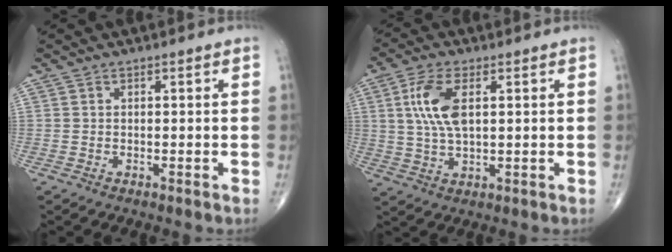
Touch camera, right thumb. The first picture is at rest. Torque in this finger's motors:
{"motor_torque": [1.19, 1.10, 1.20, 0.22, 0.37]}